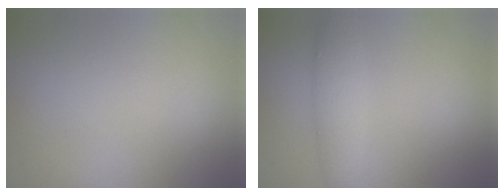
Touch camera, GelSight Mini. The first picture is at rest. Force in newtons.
{"total": 2.9, "press": 2.9, "slide": 0.0}